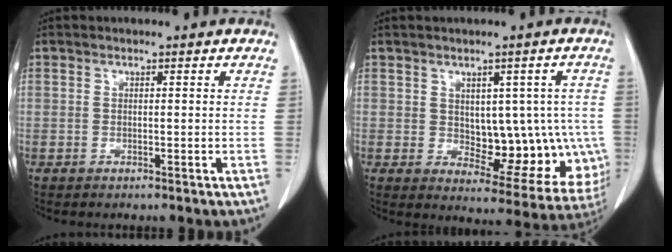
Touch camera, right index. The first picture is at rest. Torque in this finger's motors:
{"motor_torque": [0.34, 0.07, 0.14, 0.01]}